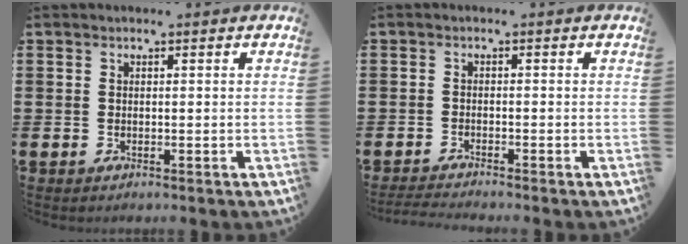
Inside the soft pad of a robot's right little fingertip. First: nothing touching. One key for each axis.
{"total": 1.3, "fx": -1.2, "fy": -0.1, "fz": 0.5, "tx": -0.007, "ty": 0.002, "tz": -0.024}